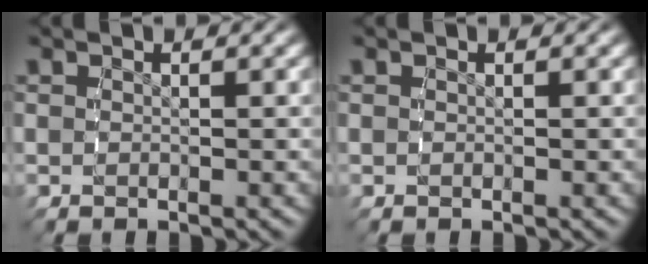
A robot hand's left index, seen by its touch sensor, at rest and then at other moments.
{"total": 0.0}